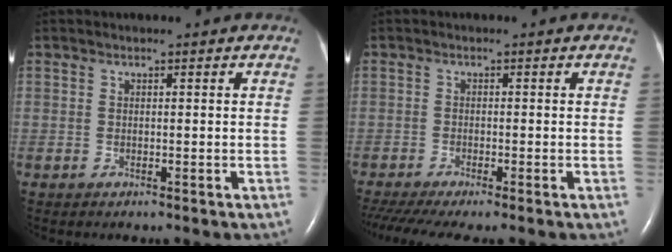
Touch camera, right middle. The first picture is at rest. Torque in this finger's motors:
{"motor_torque": [0.78, -0.76, 0.26, 0.09]}